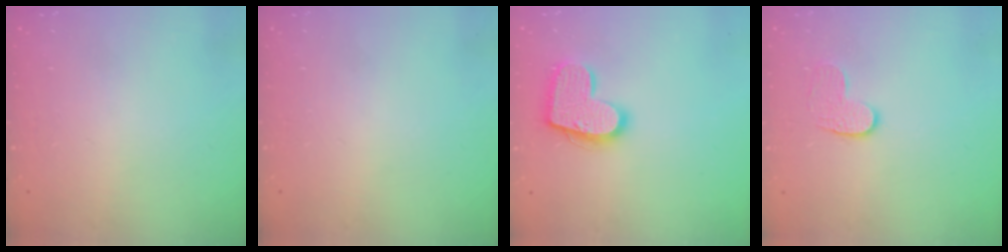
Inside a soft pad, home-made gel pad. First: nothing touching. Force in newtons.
{"total": 0.0}
{"total": 15.7, "press": 15.6, "slide": 0.9}
{"total": 5.7, "press": 5.7, "slide": 0.4}